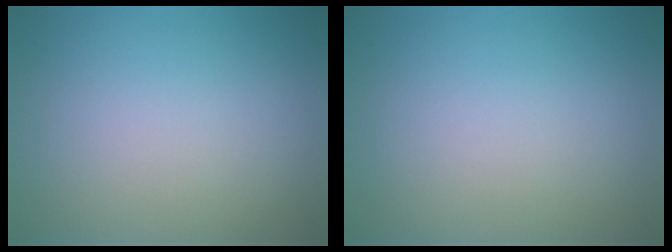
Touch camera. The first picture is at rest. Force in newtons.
{"total": 0.0}